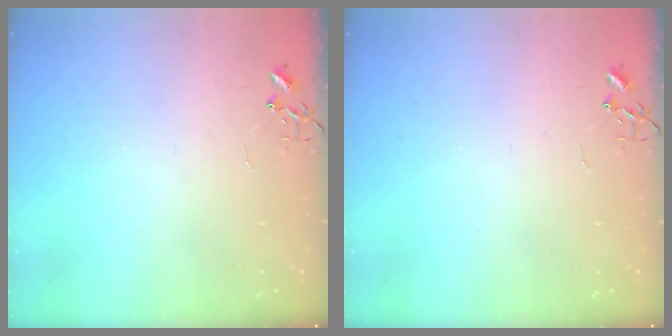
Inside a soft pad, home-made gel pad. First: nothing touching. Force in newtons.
{"total": 0.0}